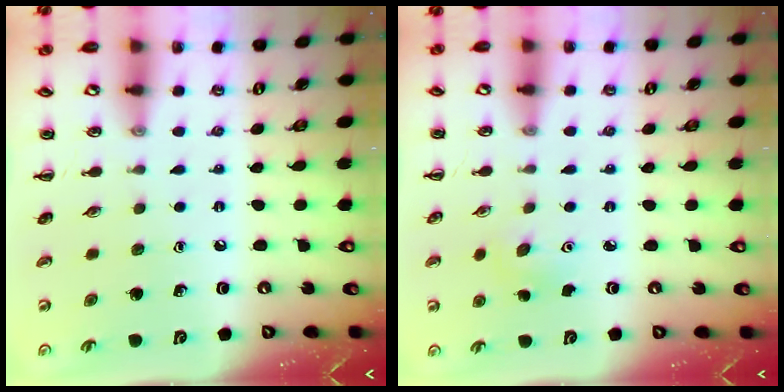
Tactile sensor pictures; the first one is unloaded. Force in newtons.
{"total": 3.9, "press": 3.7, "slide": 1.1}